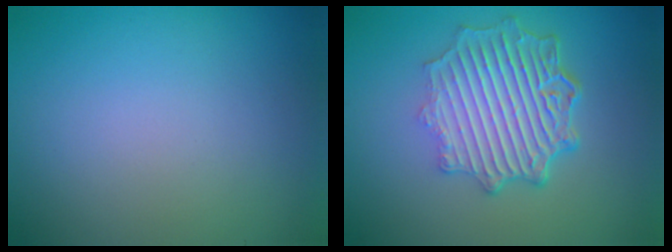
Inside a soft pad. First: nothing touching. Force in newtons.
{"total": 7.0, "press": 5.3, "slide": 4.5}